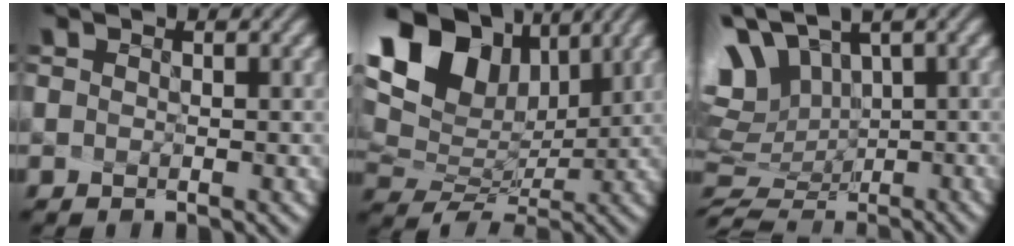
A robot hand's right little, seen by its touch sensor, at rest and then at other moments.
{"total": 11.7, "force": [5.2, 7.3, 7.5], "torque": [-0.169, 0.020, 0.114]}
{"total": 8.5, "force": [1.5, 6.5, 5.3], "torque": [-0.131, -0.007, 0.036]}